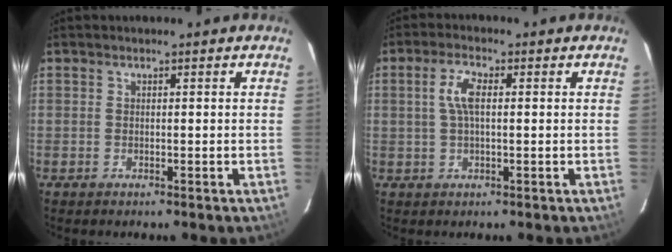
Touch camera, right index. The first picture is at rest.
{"total": 4.4, "force": [0.6, 1.6, 4.1], "torque": [-0.083, 0.008, 0.013]}